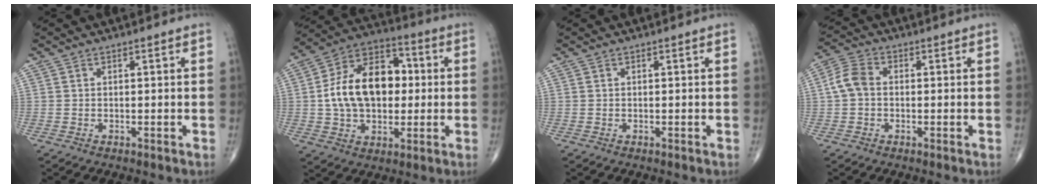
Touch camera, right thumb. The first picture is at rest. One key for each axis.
{"total": 18.0, "fx": 0.9, "fy": 12.0, "fz": 13.4, "tx": -0.197, "ty": 0.029, "tz": 0.011}
{"total": 0.0}
{"total": 5.2, "fx": -0.1, "fy": 3.8, "fz": 3.5, "tx": -0.070, "ty": 0.016, "tz": -0.012}